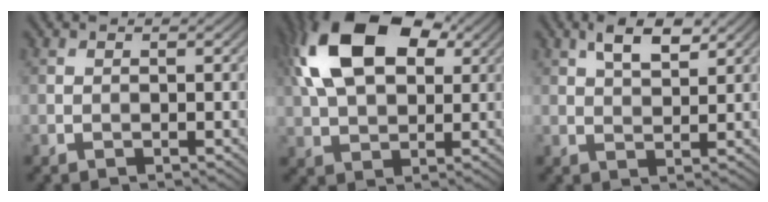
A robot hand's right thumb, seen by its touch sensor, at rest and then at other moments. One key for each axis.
{"total": 15.1, "fx": 4.9, "fy": 8.9, "fz": 11.2, "tx": -0.240, "ty": 0.031, "tz": 0.085}
{"total": 4.7, "fx": 2.5, "fy": 1.9, "fz": 3.4, "tx": -0.071, "ty": 0.006, "tz": 0.047}